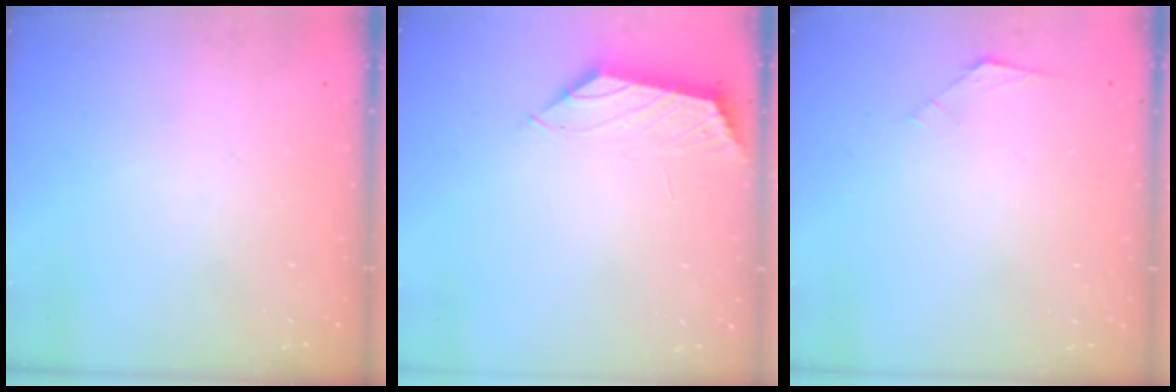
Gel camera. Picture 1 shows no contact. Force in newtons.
{"total": 1.1, "press": 1.0, "slide": 0.4}
{"total": 2.6, "press": 2.6, "slide": 0.7}